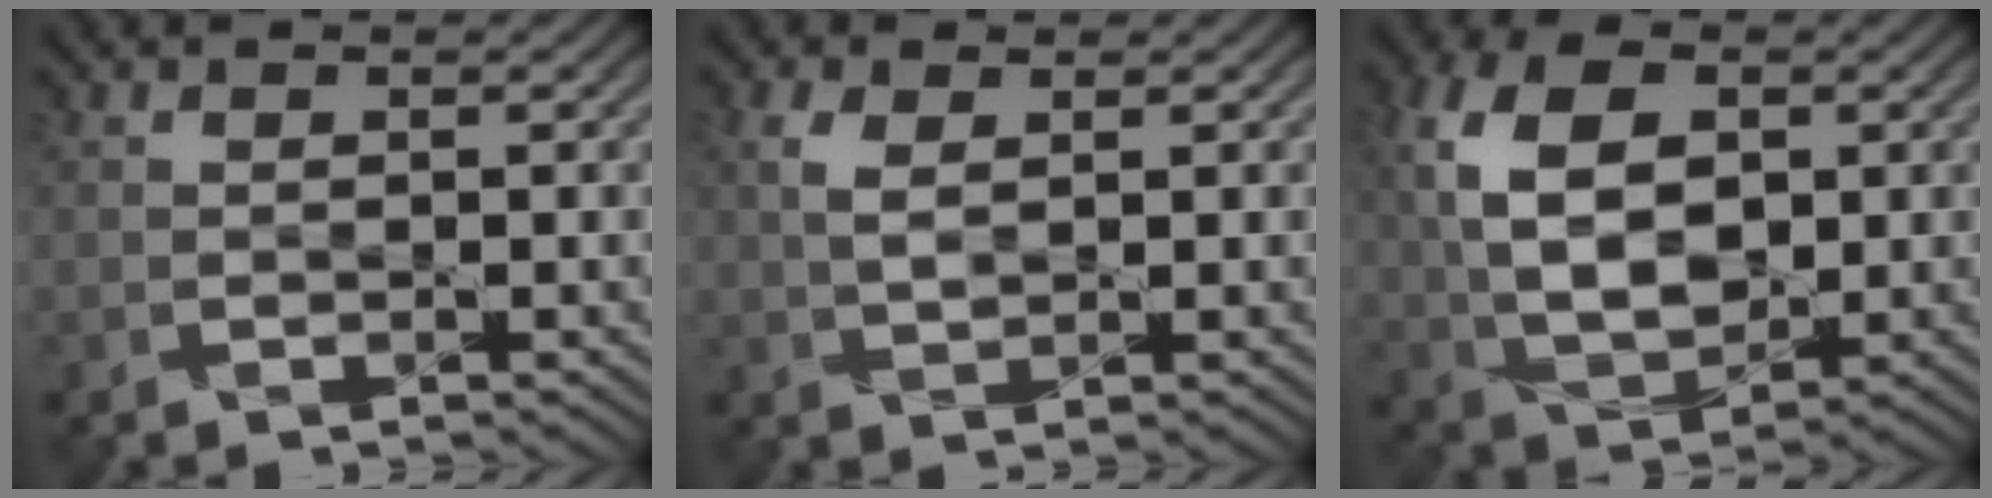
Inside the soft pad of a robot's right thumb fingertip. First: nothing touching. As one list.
[{"total": 2.3, "force": [1.0, 0.9, 1.8], "torque": [-0.049, 0.004, 0.019]}, {"total": 10.0, "force": [1.9, 6.3, 7.5], "torque": [-0.178, 0.008, 0.032]}]